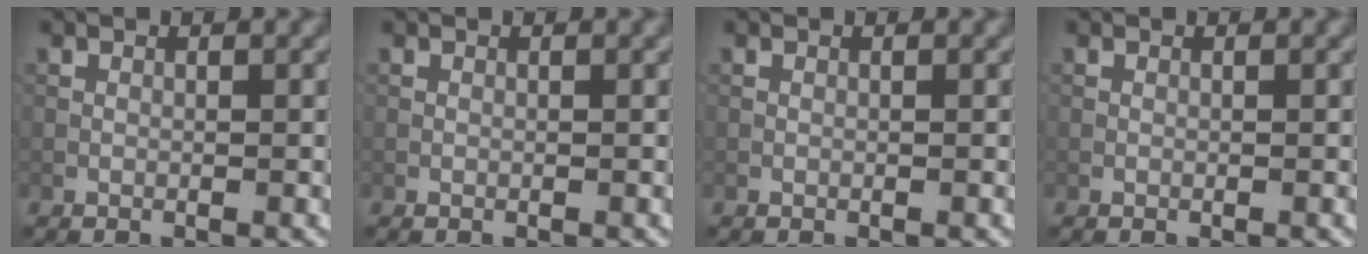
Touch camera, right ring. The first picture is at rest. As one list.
[{"total": 0.0}, {"total": 0.0}, {"total": 0.0}]